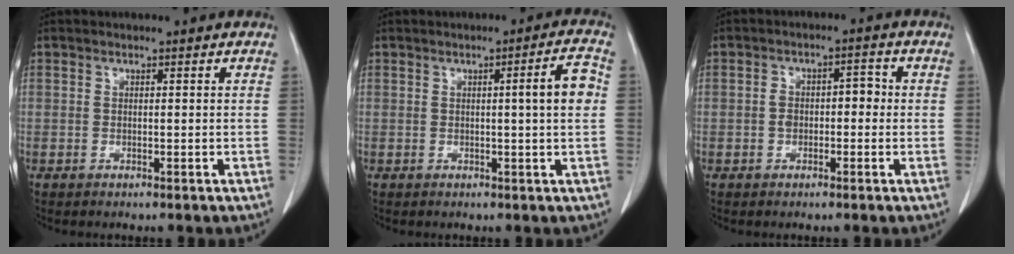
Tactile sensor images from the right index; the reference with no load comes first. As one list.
[{"total": 4.8, "force": [0.3, -0.3, 4.8], "torque": [-0.067, 0.002, 0.004]}, {"total": 4.1, "force": [-0.4, 2.5, 3.2], "torque": [-0.056, 0.029, -0.007]}]